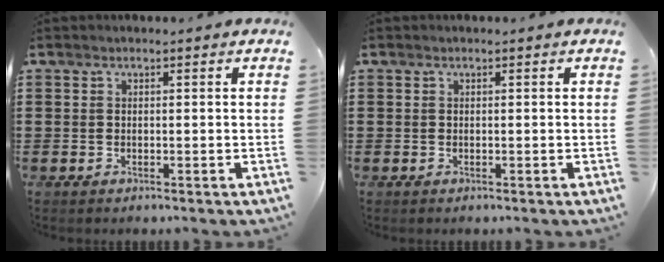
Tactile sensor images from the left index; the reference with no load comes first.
{"total": 0.0}